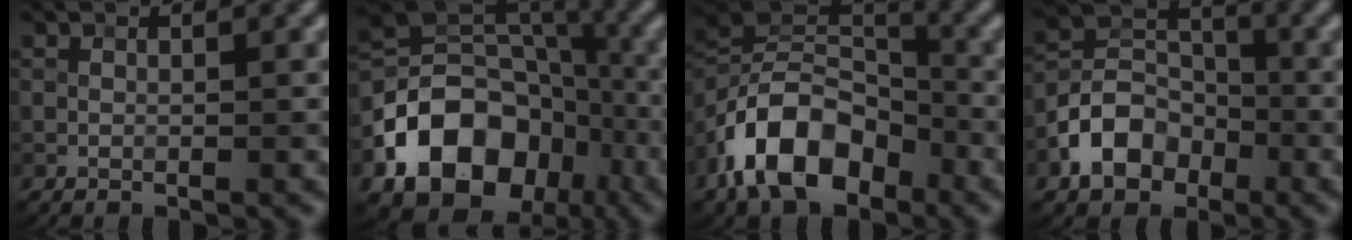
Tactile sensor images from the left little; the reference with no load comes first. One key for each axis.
{"total": 12.9, "fx": -5.5, "fy": 9.4, "fz": 6.8, "tx": -0.119, "ty": 0.003, "tz": -0.103}
{"total": 11.2, "fx": -6.1, "fy": 6.3, "fz": 6.9, "tx": -0.123, "ty": 0.014, "tz": -0.127}
{"total": 5.8, "fx": -3.1, "fy": 4.2, "fz": 2.6, "tx": -0.041, "ty": 0.003, "tz": -0.069}